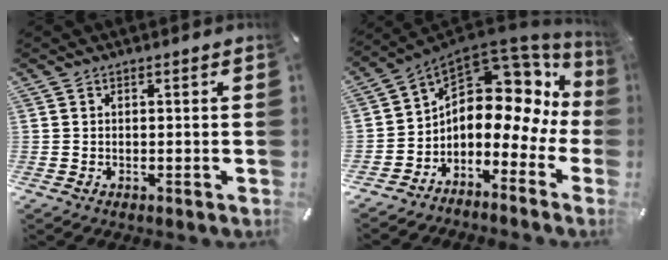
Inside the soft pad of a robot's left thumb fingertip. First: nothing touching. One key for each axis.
{"total": 10.8, "fx": 3.6, "fy": 8.0, "fz": 6.3, "tx": -0.091, "ty": -0.053, "tz": 0.056}